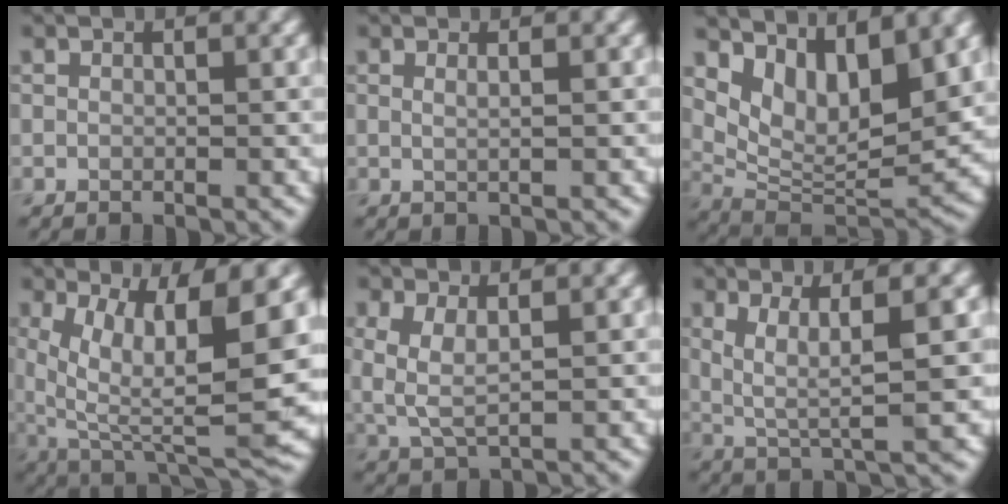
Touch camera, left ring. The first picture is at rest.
{"total": 1.0, "force": [0.4, 0.4, 0.9], "torque": [-0.009, -0.001, -0.002]}
{"total": 7.7, "force": [3.8, 3.6, 5.6], "torque": [-0.090, -0.025, 0.073]}
{"total": 11.8, "force": [2.2, 4.1, 10.9], "torque": [-0.181, -0.023, 0.047]}
{"total": 3.4, "force": [0.6, 1.6, 3.0], "torque": [-0.075, -0.001, 0.014]}
{"total": 5.0, "force": [1.0, 0.8, 4.8], "torque": [-0.097, 0.000, 0.024]}